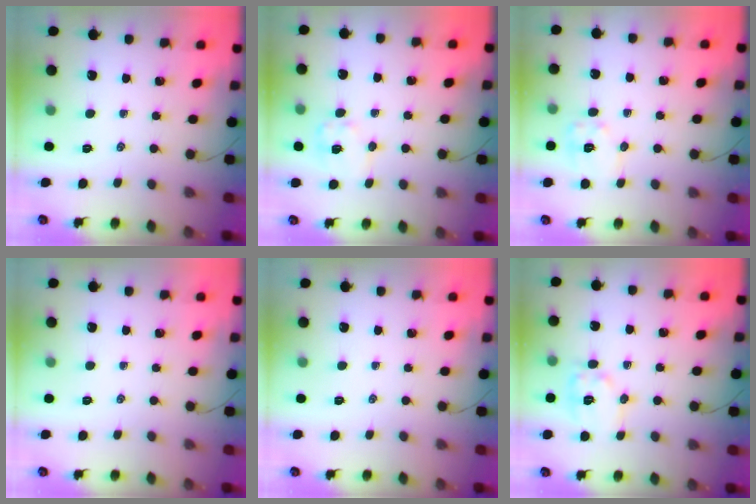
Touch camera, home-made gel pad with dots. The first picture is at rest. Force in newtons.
{"total": 8.1, "press": 8.0, "slide": 1.0}
{"total": 7.7, "press": 7.7, "slide": 0.4}
{"total": 0.0}
{"total": 0.0}
{"total": 9.8, "press": 9.8, "slide": 0.4}